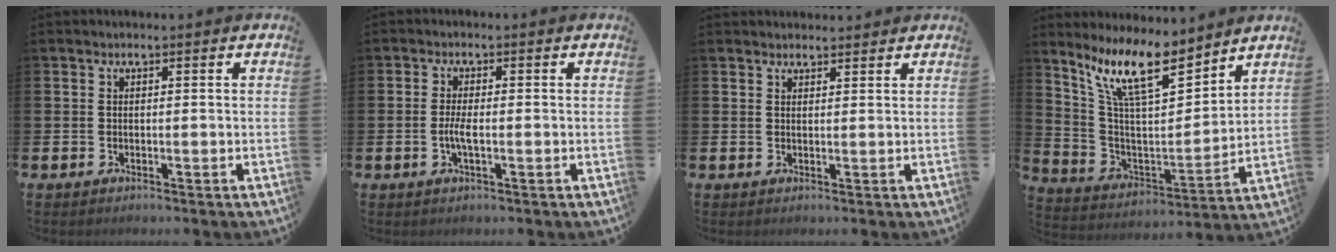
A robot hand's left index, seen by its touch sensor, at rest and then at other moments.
{"total": 2.5, "force": [-0.5, 0.7, 2.3], "torque": [-0.045, -0.005, -0.013]}
{"total": 1.9, "force": [1.8, 0.6, 0.0], "torque": [0.009, -0.007, 0.032]}
{"total": 12.6, "force": [9.7, 3.6, 7.1], "torque": [-0.166, -0.046, 0.172]}